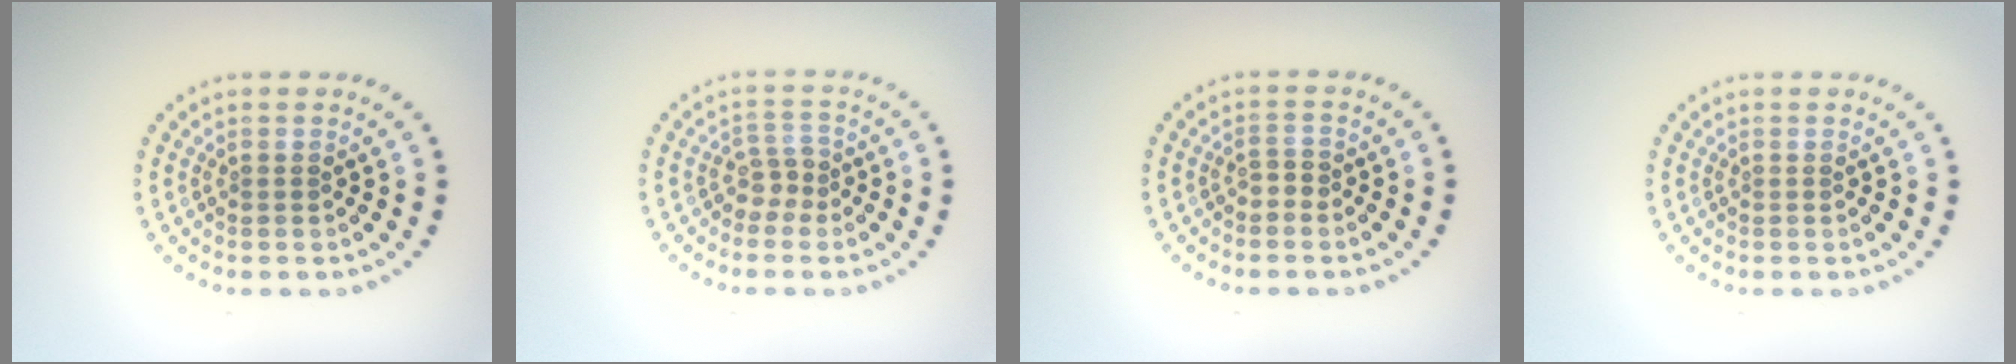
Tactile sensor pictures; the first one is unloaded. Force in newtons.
{"total": 1.8, "press": 1.3, "slide": 1.3}
{"total": 1.0, "press": 0.8, "slide": 0.6}
{"total": 0.0}